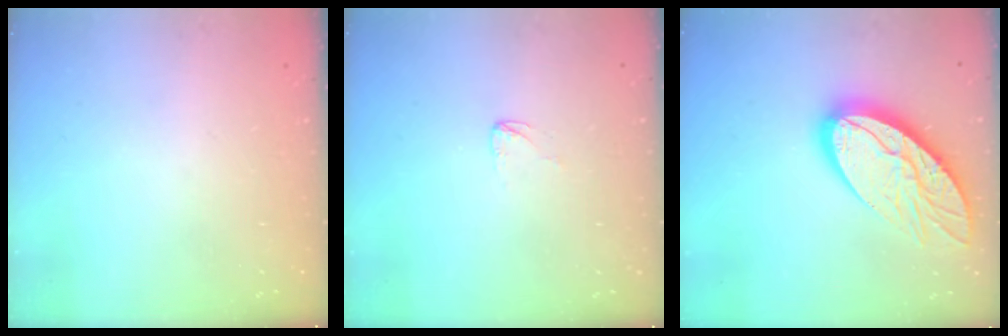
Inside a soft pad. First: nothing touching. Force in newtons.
{"total": 2.4, "press": 2.4, "slide": 0.2}
{"total": 17.2, "press": 17.2, "slide": 1.5}